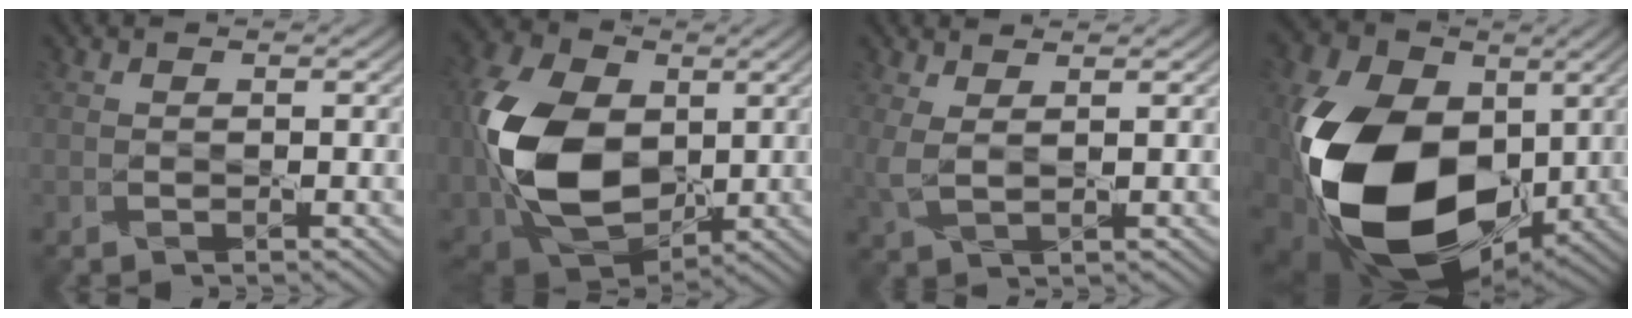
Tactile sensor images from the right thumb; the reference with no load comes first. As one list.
[{"total": 15.8, "force": [0.1, 11.0, 11.4], "torque": [-0.274, 0.000, -0.004]}, {"total": 3.0, "force": [1.6, 0.9, 2.4], "torque": [-0.061, 0.004, 0.035]}, {"total": 19.6, "force": [-2.0, 13.6, 14.0], "torque": [-0.320, -0.036, -0.033]}]